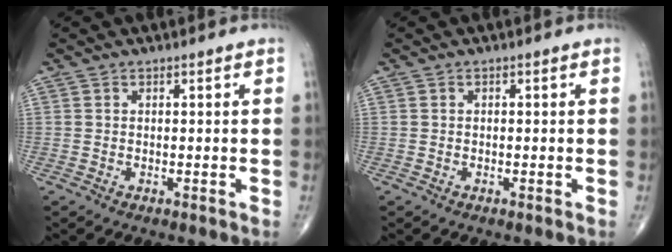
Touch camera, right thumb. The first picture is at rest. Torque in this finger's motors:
{"motor_torque": [-0.06, -0.21, -0.46, -0.22, 0.01]}